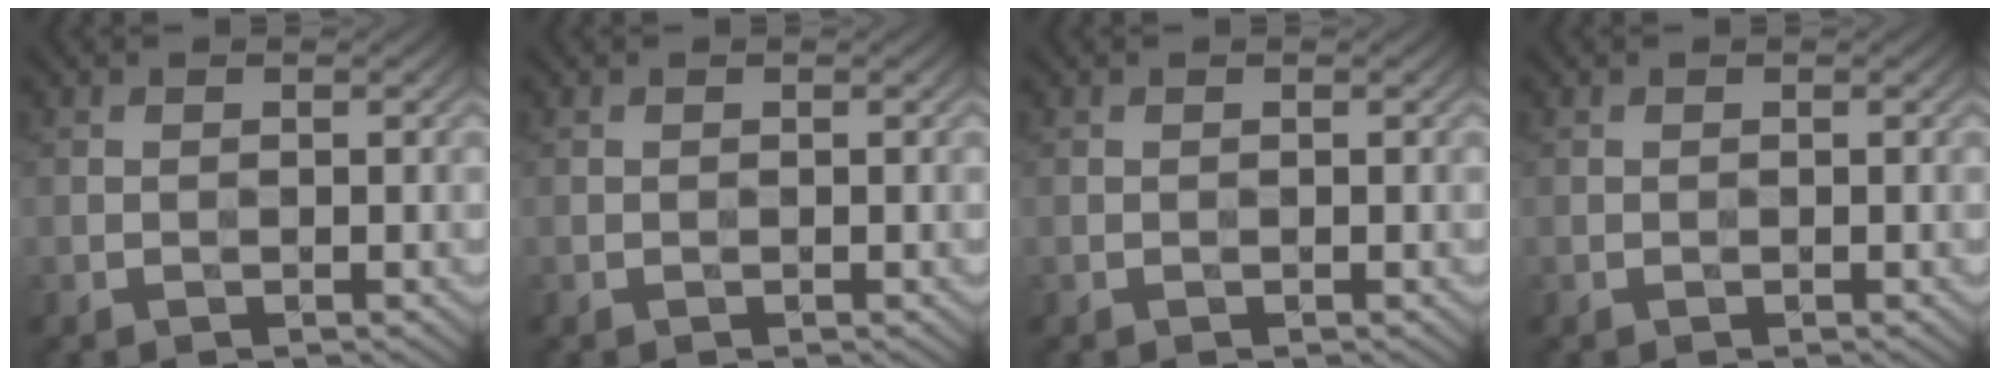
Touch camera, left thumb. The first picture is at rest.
{"total": 0.0}
{"total": 0.0}
{"total": 0.0}